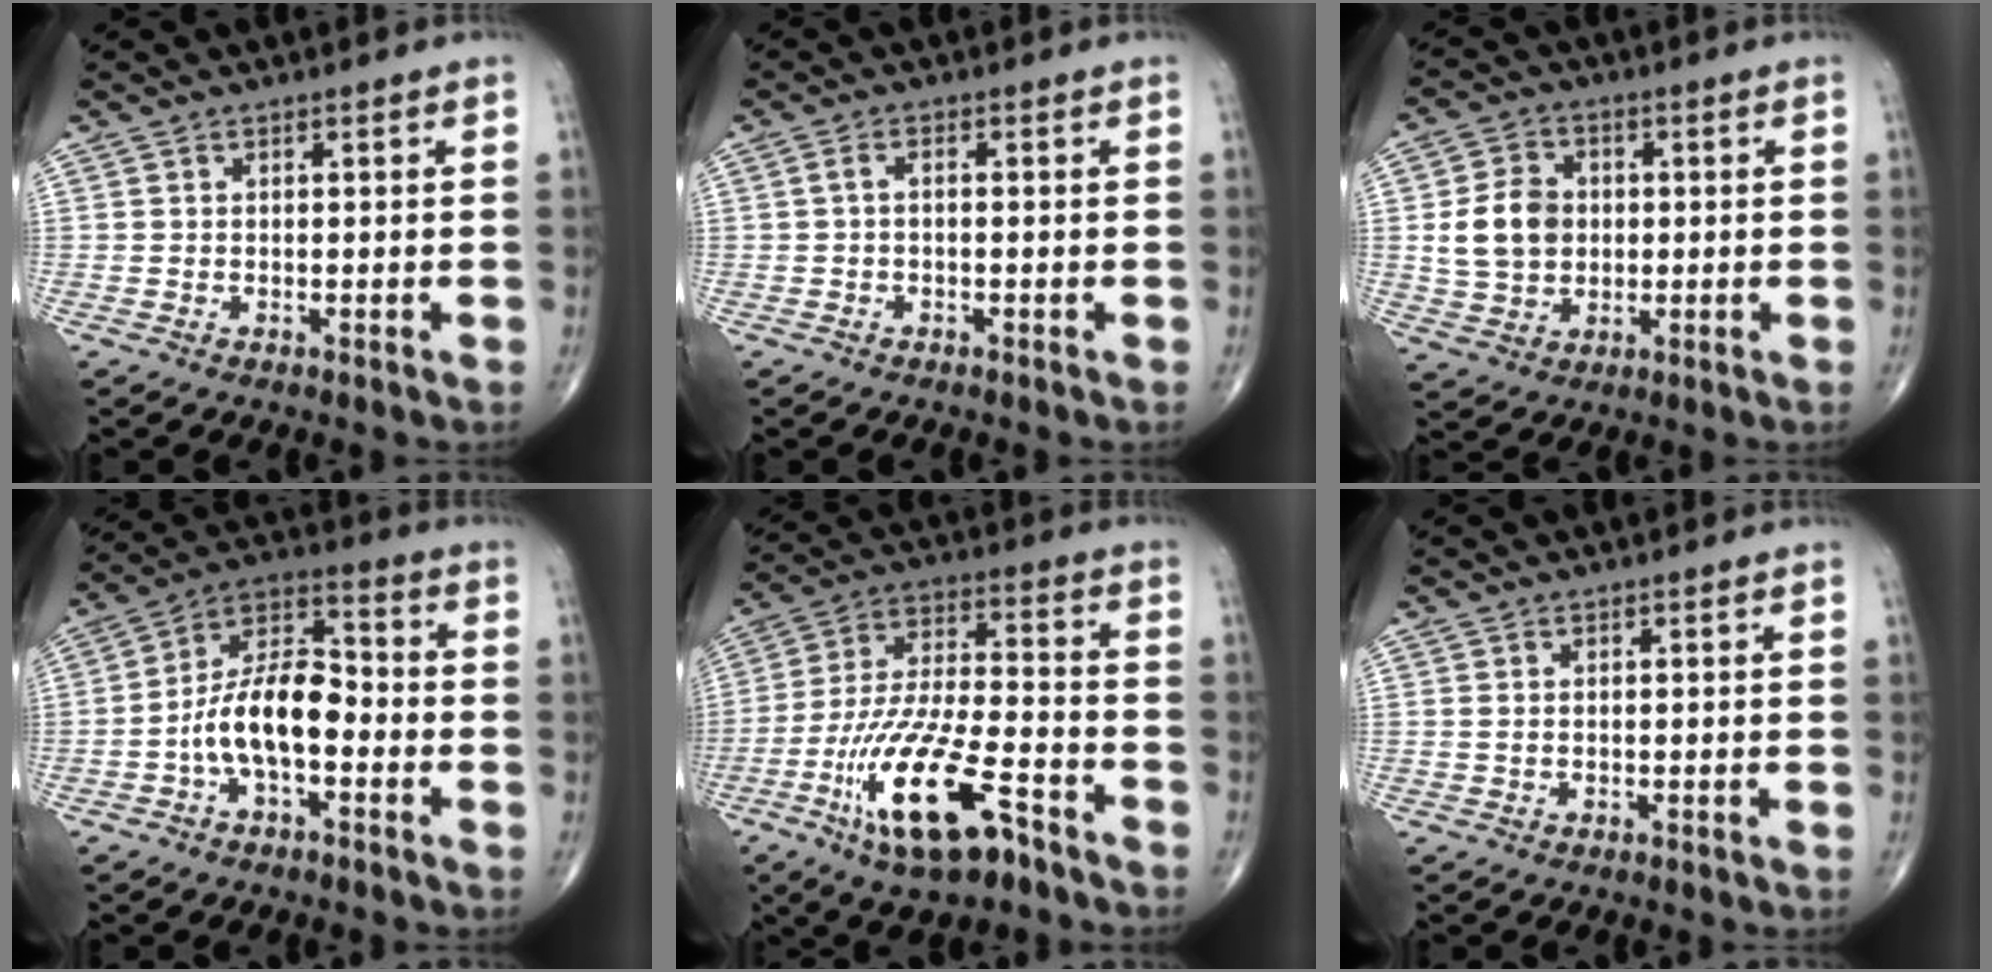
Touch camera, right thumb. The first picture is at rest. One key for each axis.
{"total": 1.5, "fx": -0.2, "fy": 0.7, "fz": 1.3, "tx": -0.023, "ty": 0.010, "tz": -0.005}
{"total": 9.6, "fx": 0.7, "fy": 7.8, "fz": 5.7, "tx": -0.084, "ty": 0.006, "tz": 0.014}
{"total": 12.6, "fx": -3.2, "fy": 6.3, "fz": 10.4, "tx": -0.178, "ty": 0.046, "tz": -0.068}
{"total": 18.6, "fx": -9.8, "fy": 6.2, "fz": 14.5, "tx": -0.282, "ty": 0.047, "tz": -0.174}
{"total": 0.6, "fx": 0.1, "fy": 0.4, "fz": 0.5, "tx": -0.014, "ty": 0.003, "tz": 0.005}